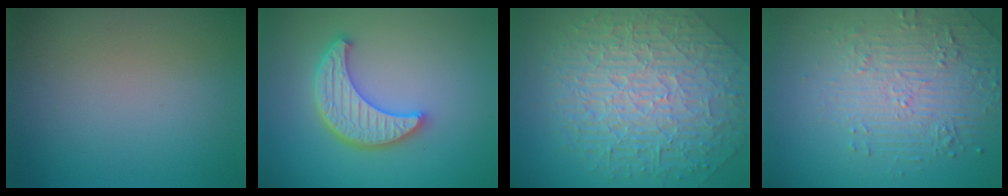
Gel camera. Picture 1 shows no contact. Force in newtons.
{"total": 4.6, "press": 4.0, "slide": 2.4}
{"total": 9.6, "press": 7.0, "slide": 6.5}
{"total": 4.8, "press": 3.7, "slide": 3.1}